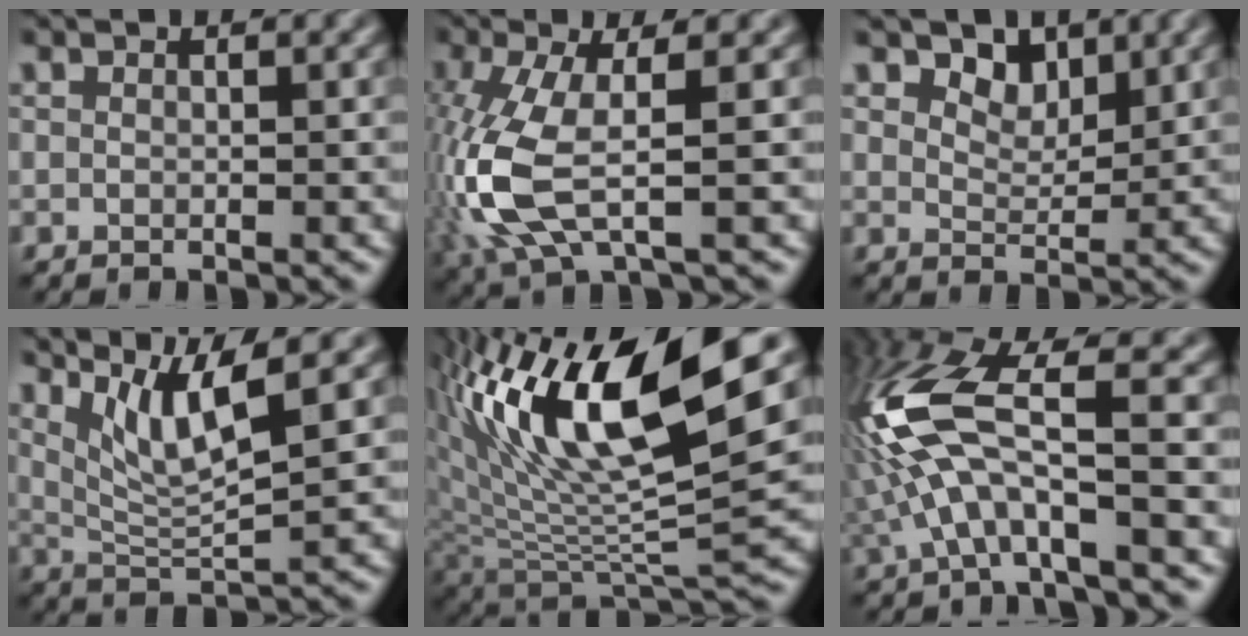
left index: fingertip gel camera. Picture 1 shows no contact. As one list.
[{"total": 7.9, "force": [-1.2, 2.8, 7.3], "torque": [-0.200, -0.006, -0.026]}, {"total": 3.0, "force": [2.1, 1.7, 1.4], "torque": [-0.031, -0.015, 0.034]}, {"total": 5.8, "force": [2.8, 1.0, 4.9], "torque": [-0.089, -0.005, 0.057]}, {"total": 13.8, "force": [5.6, 4.4, 11.8], "torque": [-0.222, 0.001, 0.105]}, {"total": 9.2, "force": [-0.6, 3.0, 8.7], "torque": [-0.197, 0.023, -0.019]}]